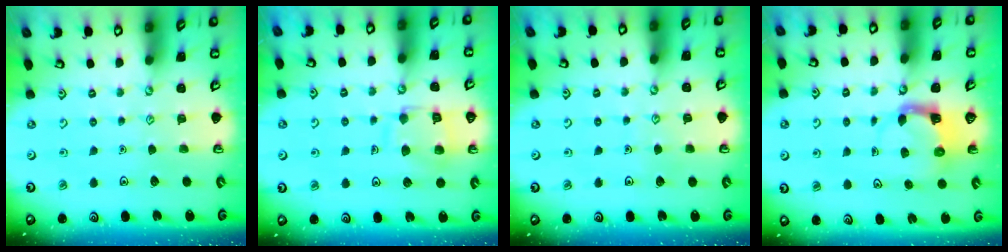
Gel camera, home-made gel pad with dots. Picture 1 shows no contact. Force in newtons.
{"total": 12.4, "press": 12.4, "slide": 1.2}
{"total": 4.5, "press": 4.5, "slide": 0.3}
{"total": 3.9, "press": 3.9, "slide": 0.7}